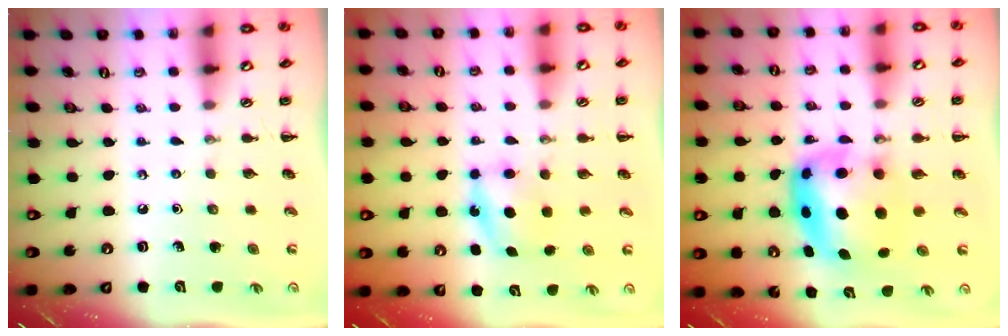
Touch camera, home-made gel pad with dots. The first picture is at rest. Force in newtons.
{"total": 5.1, "press": 4.9, "slide": 1.5}
{"total": 7.7, "press": 7.4, "slide": 2.2}